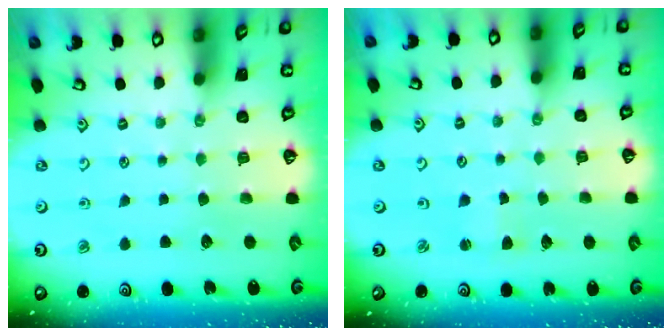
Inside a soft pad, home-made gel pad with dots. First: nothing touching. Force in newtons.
{"total": 2.1, "press": 2.0, "slide": 0.3}